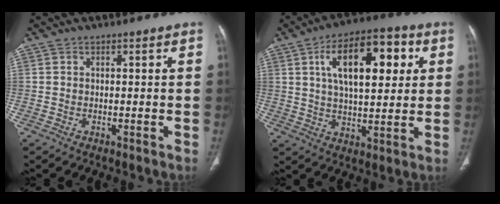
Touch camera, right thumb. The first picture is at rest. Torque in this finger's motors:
{"motor_torque": [0.24, 2.12, 1.25, 0.02, 0.38]}